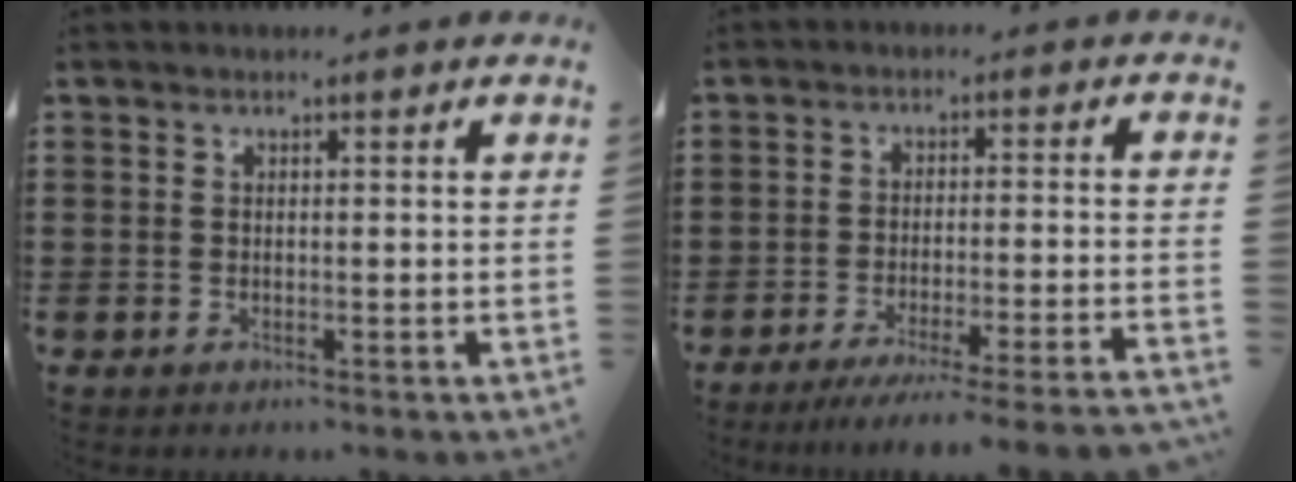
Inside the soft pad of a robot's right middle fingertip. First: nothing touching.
{"total": 4.9, "force": [-4.3, -0.6, 2.2], "torque": [-0.034, -0.014, -0.082]}